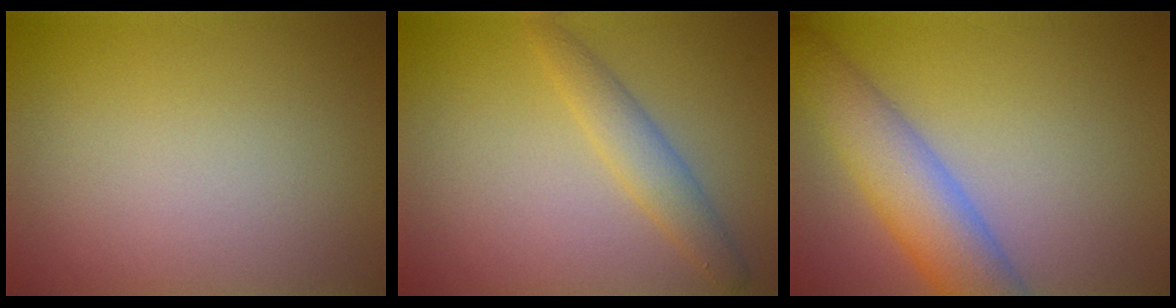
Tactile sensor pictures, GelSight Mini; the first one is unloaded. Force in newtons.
{"total": 2.6, "press": 2.6, "slide": 0.1}
{"total": 6.1, "press": 6.1, "slide": 0.3}